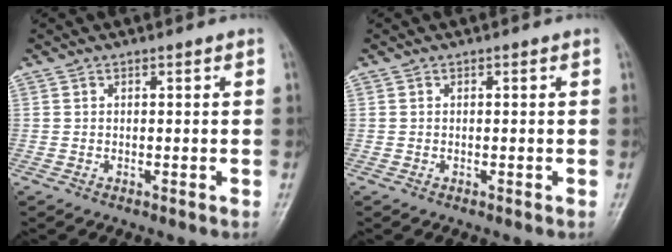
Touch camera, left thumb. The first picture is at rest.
{"total": 0.0}